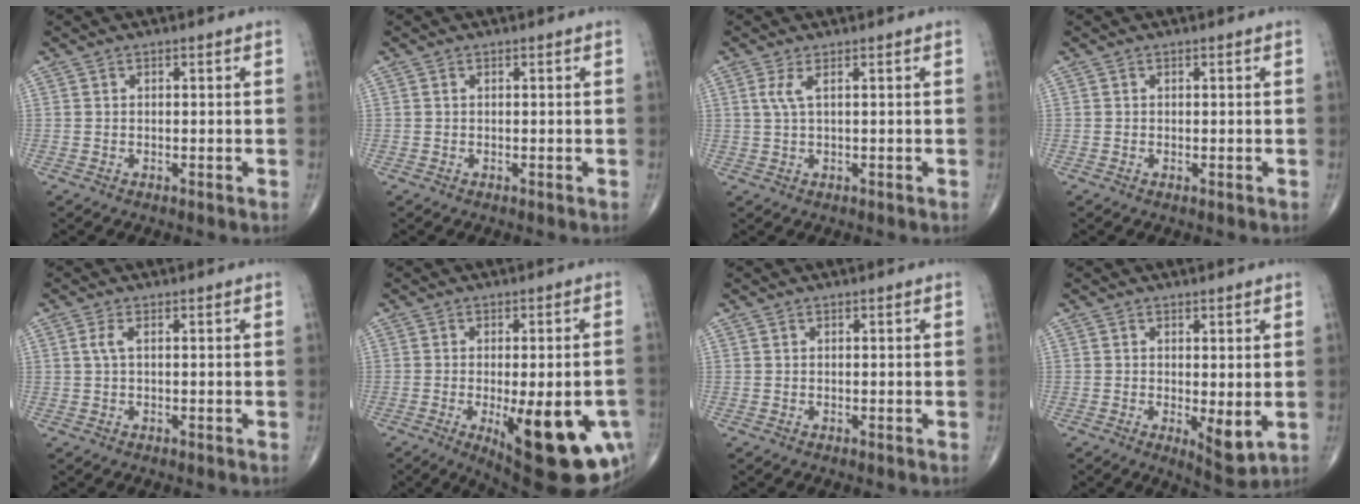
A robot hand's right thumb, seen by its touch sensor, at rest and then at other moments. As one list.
[{"total": 0.0}, {"total": 2.3, "force": [0.8, 0.4, 2.2], "torque": [-0.061, 0.004, 0.024]}, {"total": 0.0}, {"total": 1.9, "force": [0.5, 0.7, 1.7], "torque": [-0.047, 0.008, 0.013]}, {"total": 20.7, "force": [-6.6, 7.2, 18.2], "torque": [-0.185, -0.011, -0.067]}, {"total": 0.0}, {"total": 5.0, "force": [-0.4, 1.8, 4.7], "torque": [-0.067, -0.018, -0.002]}]